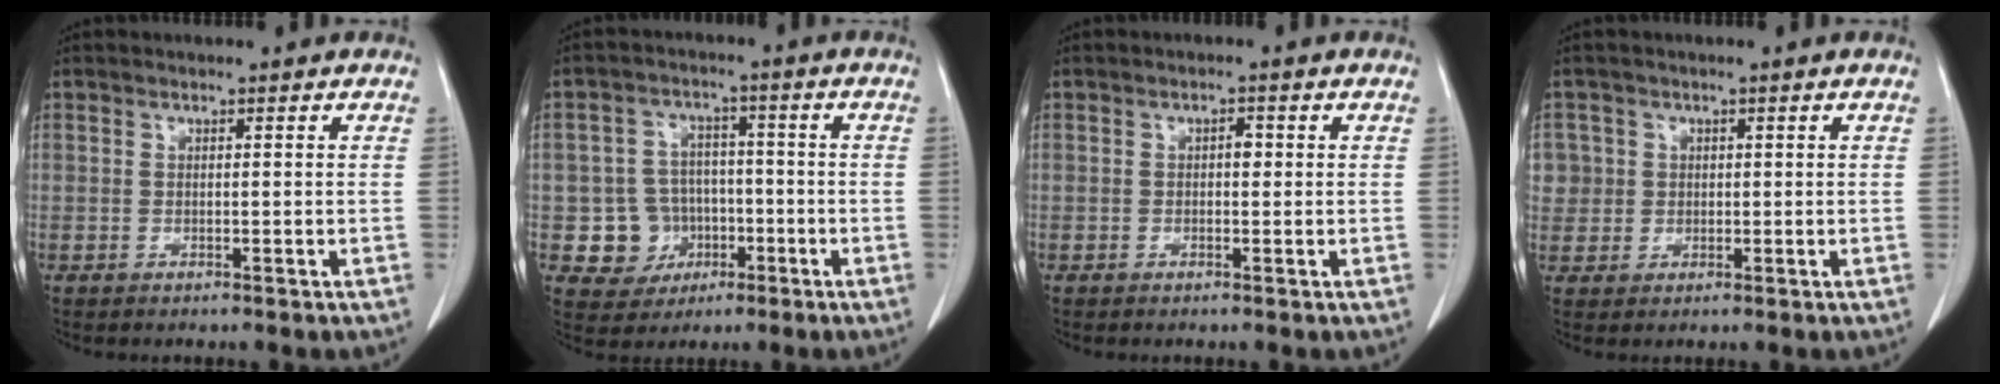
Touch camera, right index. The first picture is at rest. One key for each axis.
{"total": 7.4, "fx": -1.9, "fy": 7.1, "fz": 1.2, "tx": -0.018, "ty": 0.015, "tz": -0.019}
{"total": 1.3, "fx": 0.2, "fy": 0.7, "fz": 1.1, "tx": -0.012, "ty": 0.005, "tz": 0.004}
{"total": 4.1, "fx": 1.0, "fy": 4.0, "fz": -0.1, "tx": 0.021, "ty": 0.011, "tz": 0.024}